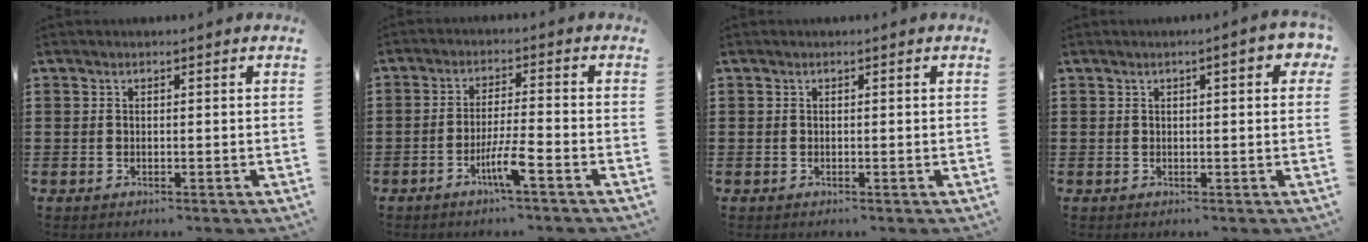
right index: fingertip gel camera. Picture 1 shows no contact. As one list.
[{"total": 4.9, "force": [-2.7, 0.0, 4.0], "torque": [-0.081, -0.011, -0.052]}, {"total": 0.0}, {"total": 2.9, "force": [1.0, 0.5, 2.7], "torque": [-0.037, -0.001, 0.011]}]